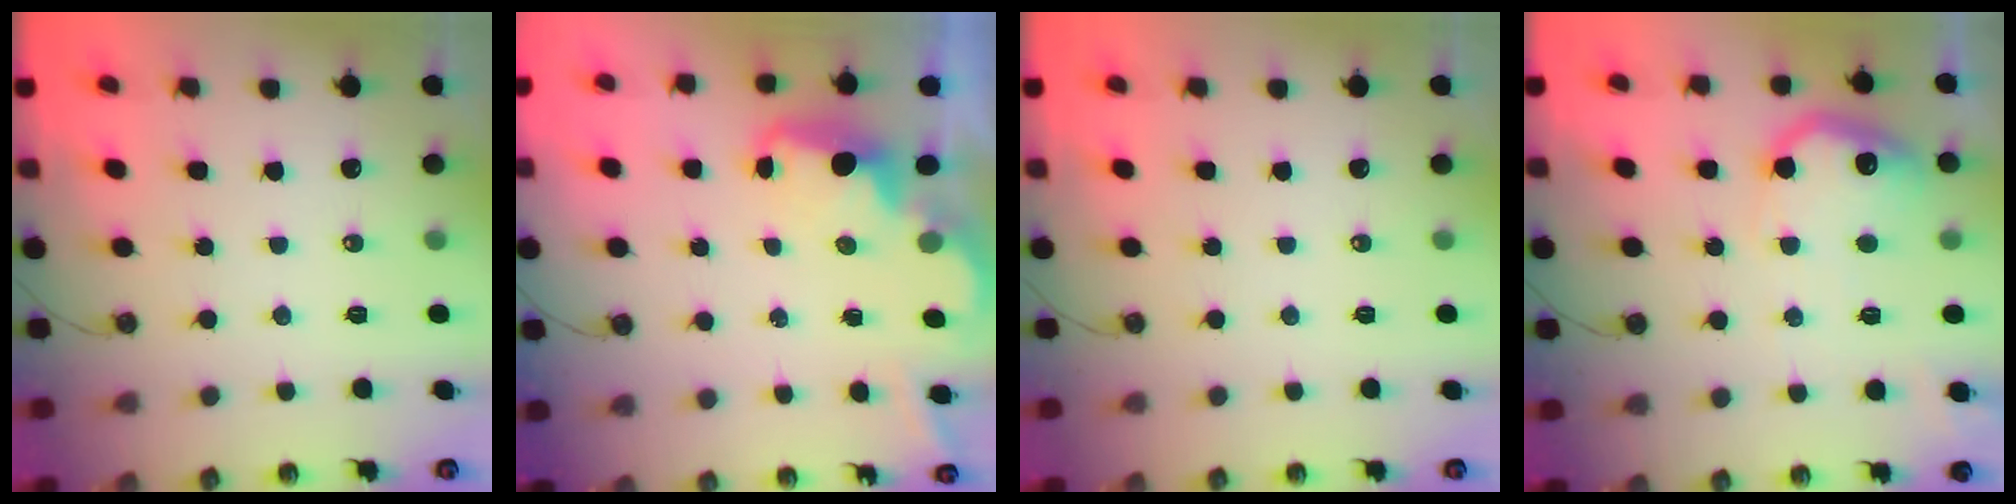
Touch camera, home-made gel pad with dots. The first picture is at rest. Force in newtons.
{"total": 2.6, "press": 2.6, "slide": 0.5}
{"total": 0.0}
{"total": 15.5, "press": 15.5, "slide": 1.1}